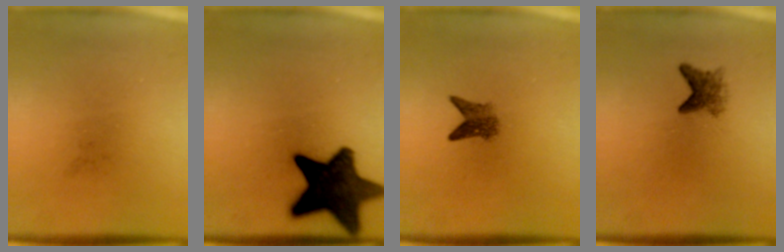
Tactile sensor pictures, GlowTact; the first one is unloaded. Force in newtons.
{"total": 15.0}
{"total": 2.8}
{"total": 2.9}